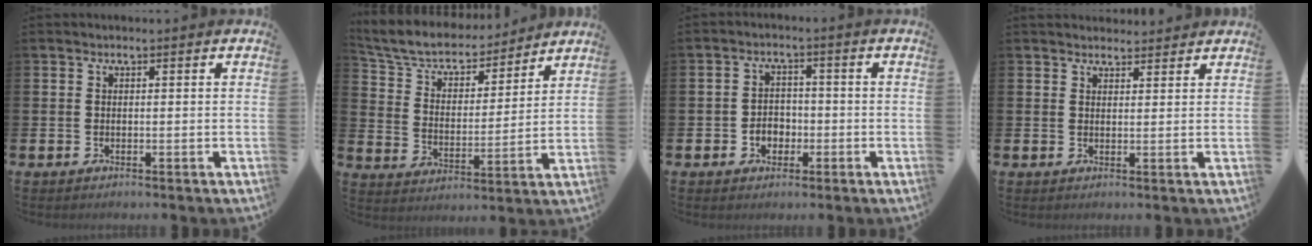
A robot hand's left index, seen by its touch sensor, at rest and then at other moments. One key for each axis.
{"total": 7.0, "fx": 6.4, "fy": 2.4, "fz": 1.4, "tx": -0.065, "ty": -0.048, "tz": 0.110}
{"total": 2.9, "fx": -1.2, "fy": 2.4, "fz": 1.1, "tx": -0.013, "ty": -0.001, "tz": -0.030}
{"total": 2.5, "fx": 2.4, "fy": 0.7, "fz": -0.1, "tx": 0.012, "ty": -0.013, "tz": 0.042}